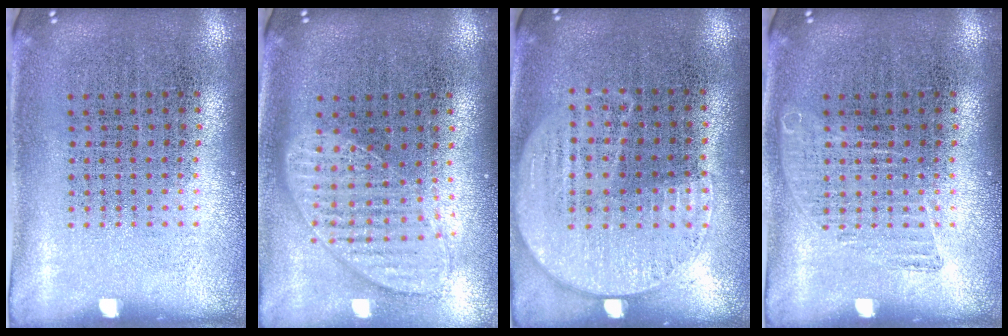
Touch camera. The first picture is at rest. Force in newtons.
{"total": 1.1, "press": 1.1, "slide": 0.2}
{"total": 1.2, "press": 1.1, "slide": 0.5}
{"total": 1.0, "press": 1.0, "slide": 0.2}